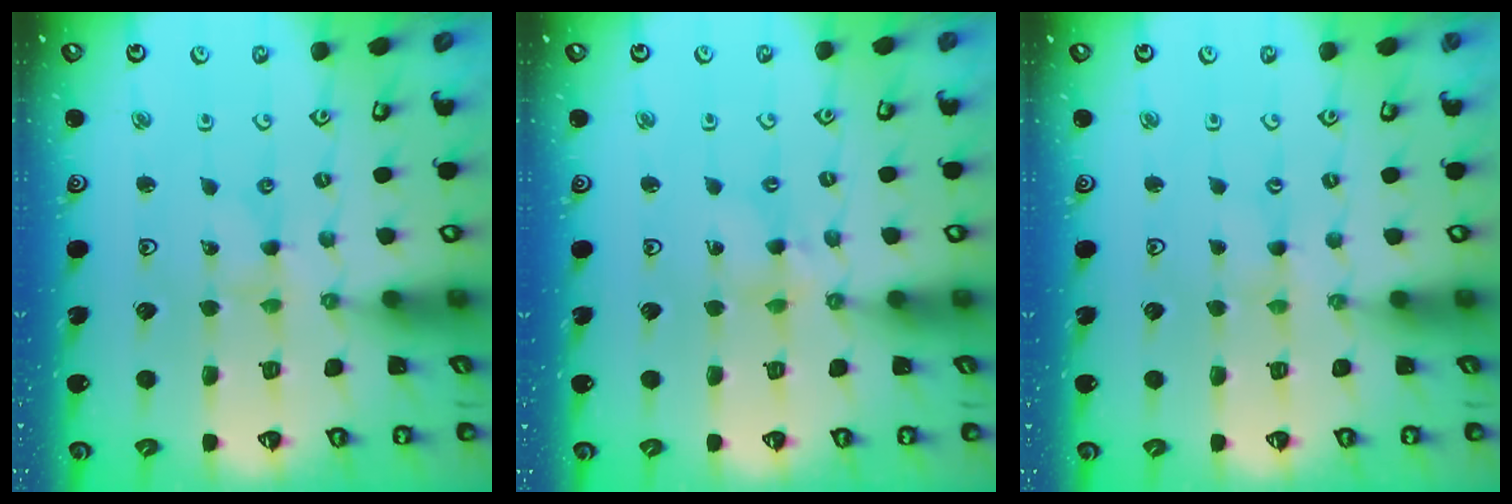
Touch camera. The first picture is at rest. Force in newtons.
{"total": 2.9, "press": 2.8, "slide": 0.2}
{"total": 0.0}